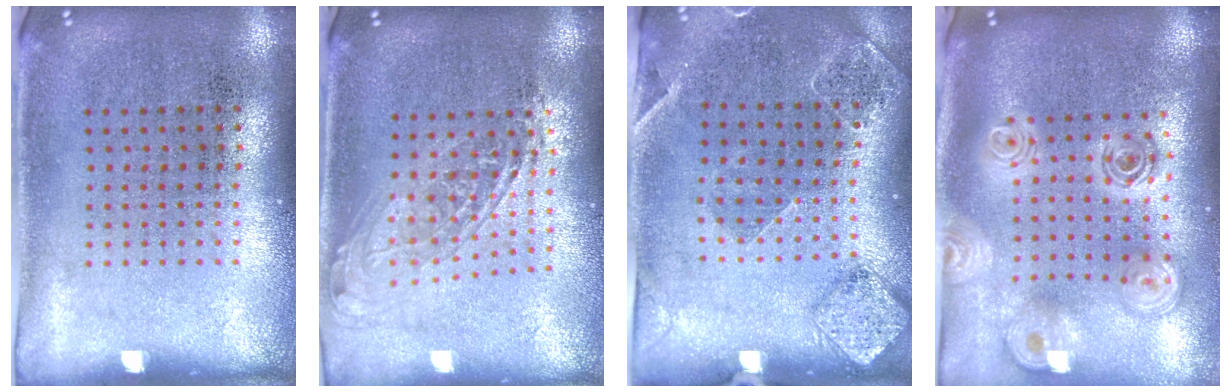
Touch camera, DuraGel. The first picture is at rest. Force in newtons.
{"total": 1.7, "press": 1.4, "slide": 0.9}
{"total": 1.6, "press": 1.5, "slide": 0.3}
{"total": 2.5, "press": 1.9, "slide": 1.6}